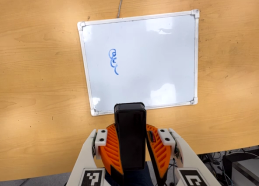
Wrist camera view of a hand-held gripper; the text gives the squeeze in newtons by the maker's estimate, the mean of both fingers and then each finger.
{"total": 9.9, "left": 9.6, "right": 10.3}